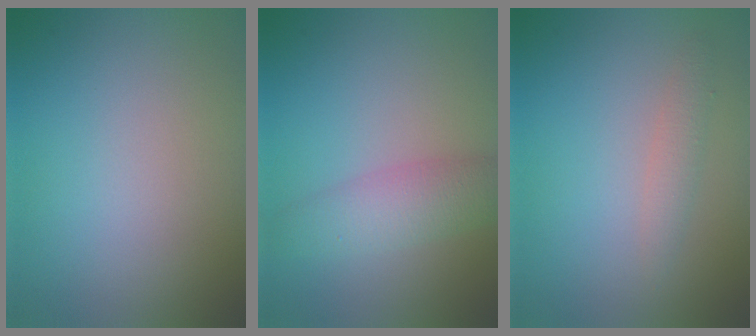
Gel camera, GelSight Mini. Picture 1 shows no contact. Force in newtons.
{"total": 3.5, "press": 3.5, "slide": 0.1}
{"total": 1.4, "press": 1.4, "slide": 0.1}